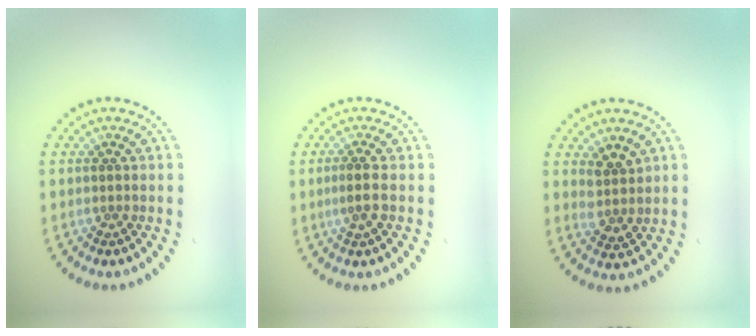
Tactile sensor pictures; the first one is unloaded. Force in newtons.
{"total": 1.9, "press": 1.7, "slide": 0.7}
{"total": 2.2, "press": 1.7, "slide": 1.3}